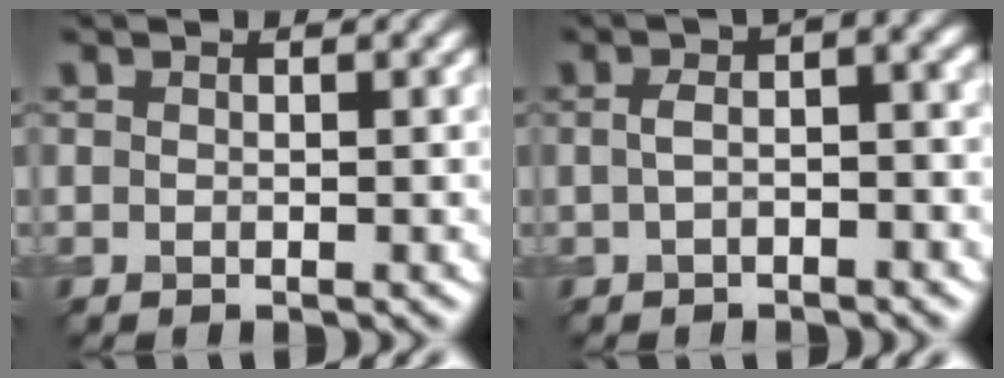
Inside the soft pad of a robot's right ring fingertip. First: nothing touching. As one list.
[{"total": 3.2, "force": [-0.1, 1.1, 3.0], "torque": [-0.053, 0.007, -0.005]}]